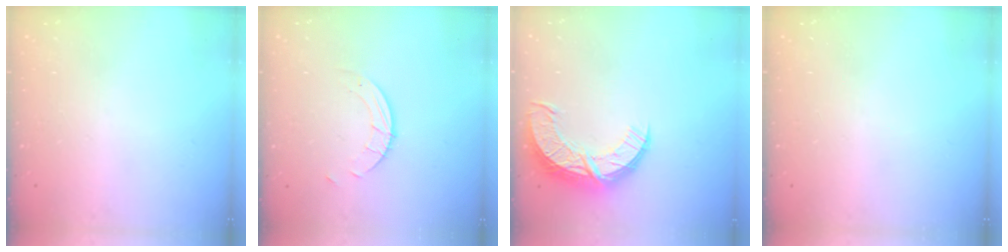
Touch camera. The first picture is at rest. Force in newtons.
{"total": 2.5, "press": 2.5, "slide": 0.2}
{"total": 12.8, "press": 12.7, "slide": 0.9}
{"total": 0.0}